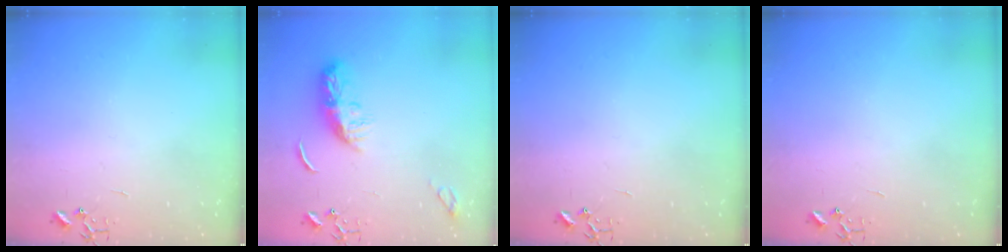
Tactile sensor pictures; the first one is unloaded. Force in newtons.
{"total": 8.9, "press": 8.9, "slide": 0.6}
{"total": 0.0}
{"total": 0.0}